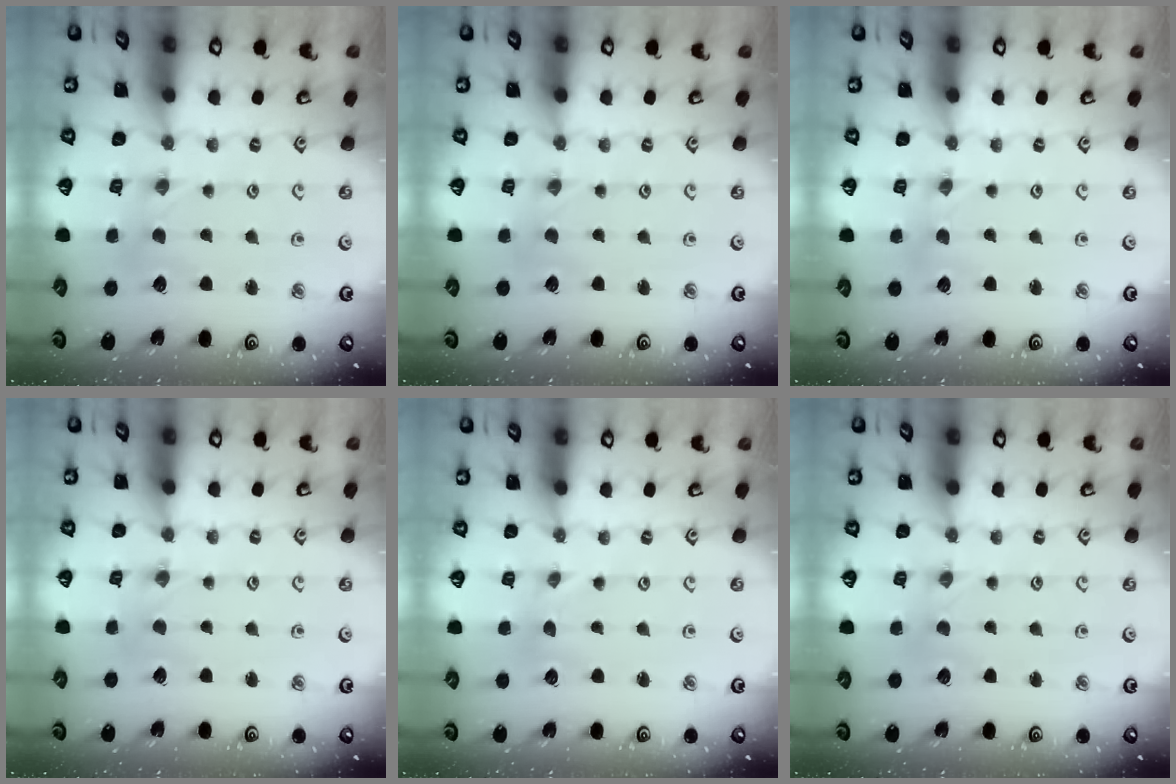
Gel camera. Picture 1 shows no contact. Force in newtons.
{"total": 0.9, "press": 0.9, "slide": 0.2}
{"total": 1.2, "press": 1.1, "slide": 0.3}
{"total": 0.0}
{"total": 0.0}
{"total": 0.9, "press": 0.8, "slide": 0.2}